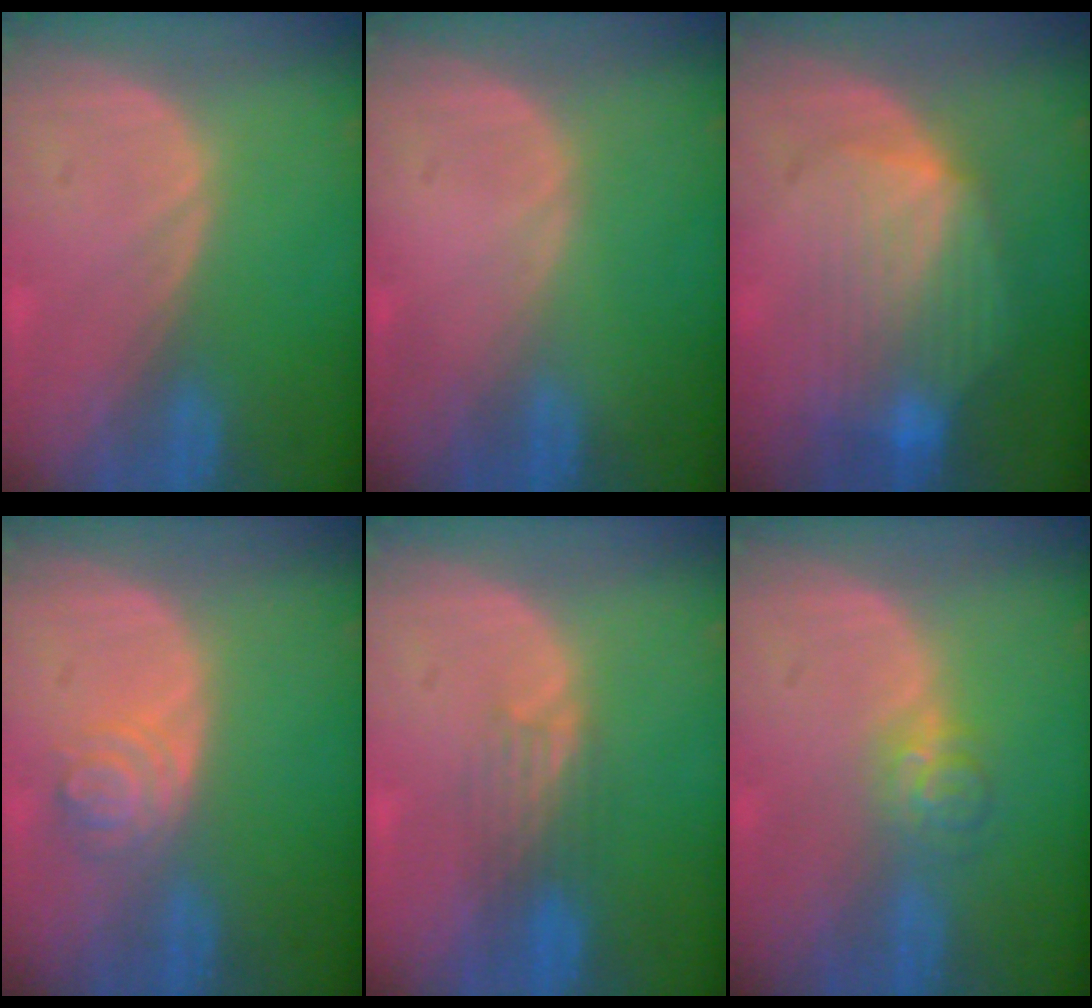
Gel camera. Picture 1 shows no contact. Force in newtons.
{"total": 0.0}
{"total": 8.7, "press": 8.1, "slide": 3.4}
{"total": 3.9, "press": 3.7, "slide": 1.1}
{"total": 3.5, "press": 3.1, "slide": 1.6}
{"total": 3.5, "press": 3.5, "slide": 0.2}